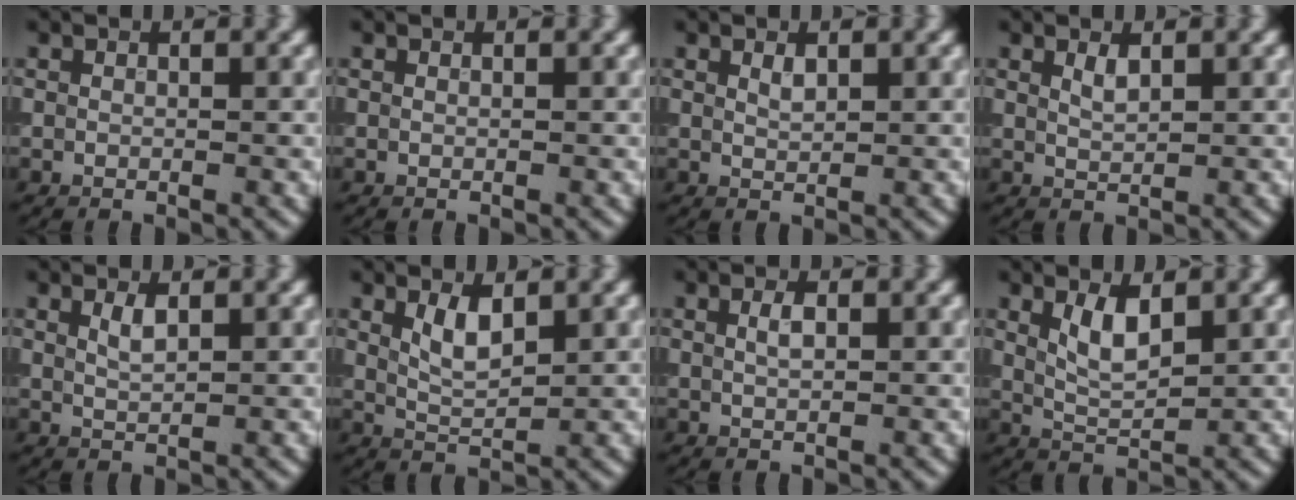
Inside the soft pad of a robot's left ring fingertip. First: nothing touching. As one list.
[{"total": 0.0}, {"total": 0.9, "force": [0.6, 0.3, 0.6], "torque": [-0.014, -0.001, 0.013]}, {"total": 1.2, "force": [0.8, 0.4, 0.9], "torque": [-0.019, -0.002, 0.016]}, {"total": 1.5, "force": [0.8, 0.5, 1.2], "torque": [-0.025, -0.001, 0.016]}, {"total": 2.6, "force": [1.3, 0.9, 2.1], "torque": [-0.044, -0.005, 0.027]}, {"total": 1.3, "force": [0.5, 0.5, 1.1], "torque": [-0.024, 0.001, 0.010]}, {"total": 3.1, "force": [1.4, 1.1, 2.5], "torque": [-0.053, -0.004, 0.030]}]